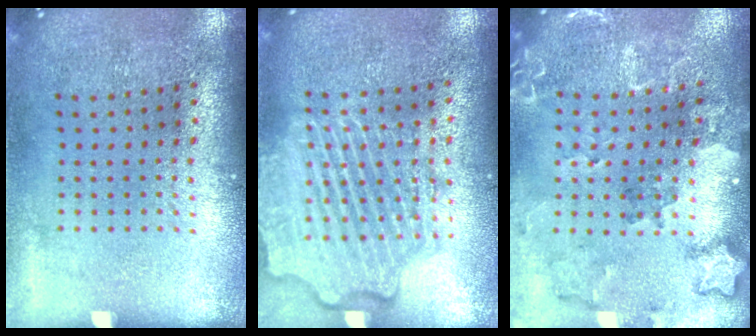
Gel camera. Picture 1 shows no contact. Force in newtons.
{"total": 3.4, "press": 3.4, "slide": 0.4}
{"total": 2.0, "press": 1.9, "slide": 0.5}